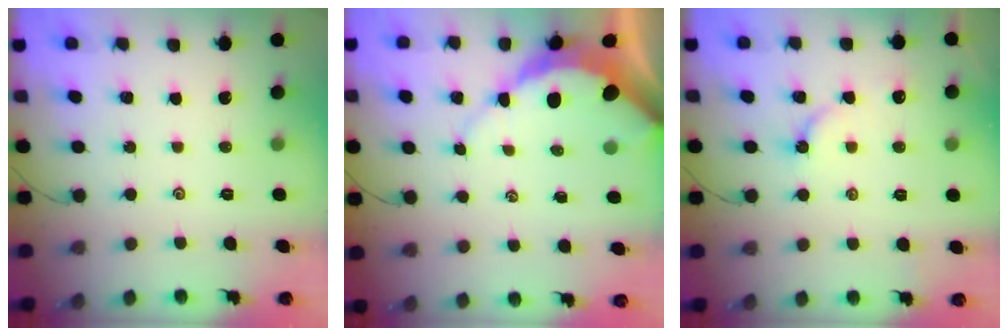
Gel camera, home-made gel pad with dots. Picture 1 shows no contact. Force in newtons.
{"total": 8.5, "press": 8.4, "slide": 1.1}
{"total": 3.7, "press": 3.7, "slide": 0.4}